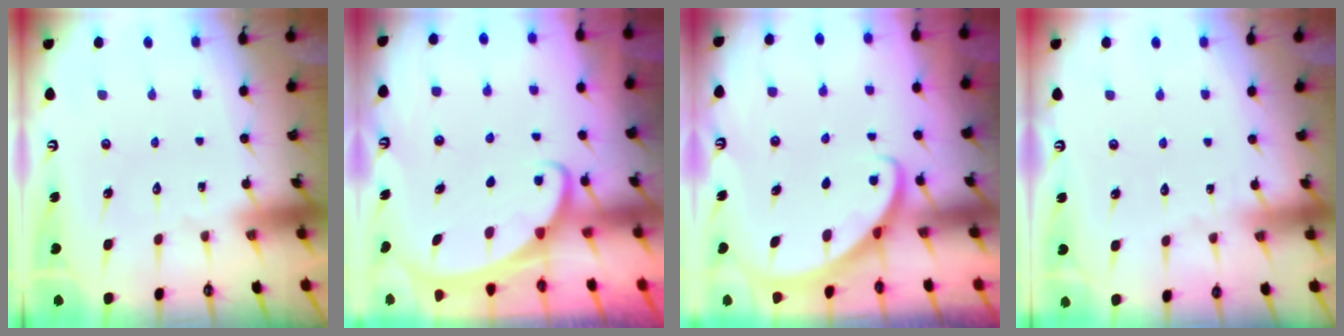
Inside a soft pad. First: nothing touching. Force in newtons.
{"total": 1.9, "press": 1.9, "slide": 0.2}
{"total": 2.9, "press": 2.9, "slide": 0.2}
{"total": 2.0, "press": 2.0, "slide": 0.2}